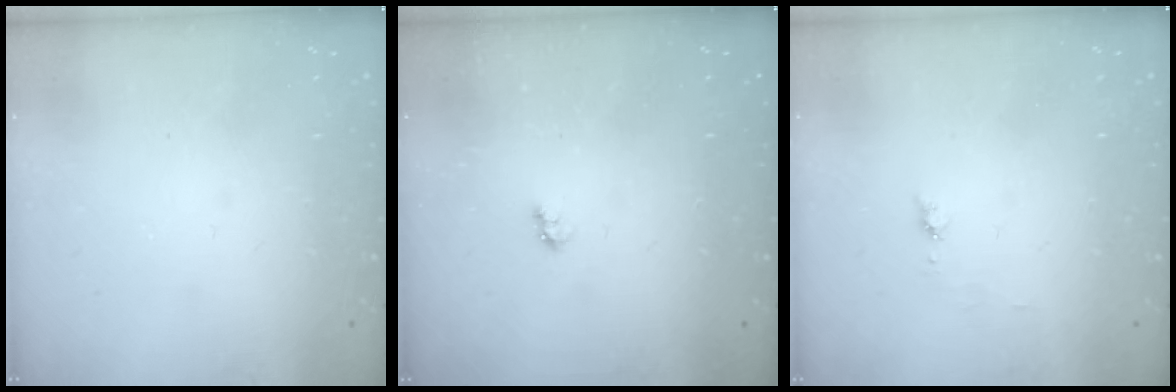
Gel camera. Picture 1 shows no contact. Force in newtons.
{"total": 2.6, "press": 2.6, "slide": 0.4}
{"total": 4.8, "press": 4.7, "slide": 0.6}